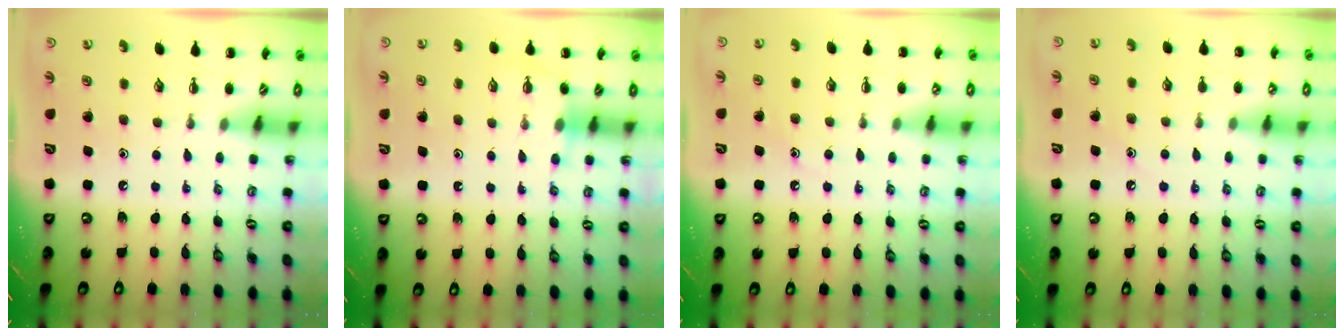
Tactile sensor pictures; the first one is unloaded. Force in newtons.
{"total": 5.9, "press": 5.8, "slide": 1.4}
{"total": 7.3, "press": 7.2, "slide": 1.6}
{"total": 6.7, "press": 6.4, "slide": 1.8}